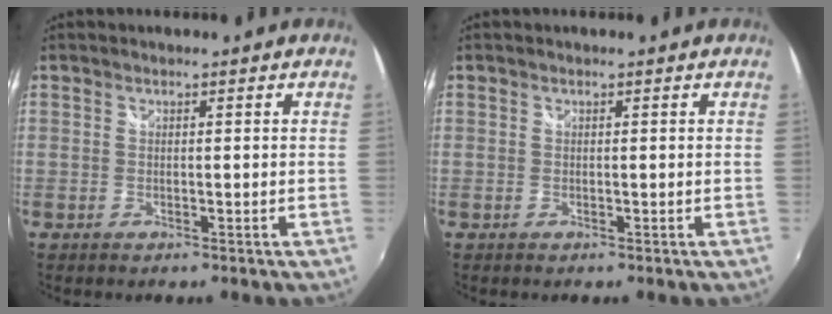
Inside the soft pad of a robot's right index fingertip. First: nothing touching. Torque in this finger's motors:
{"motor_torque": [0.00, 0.00, 0.00, 0.00]}